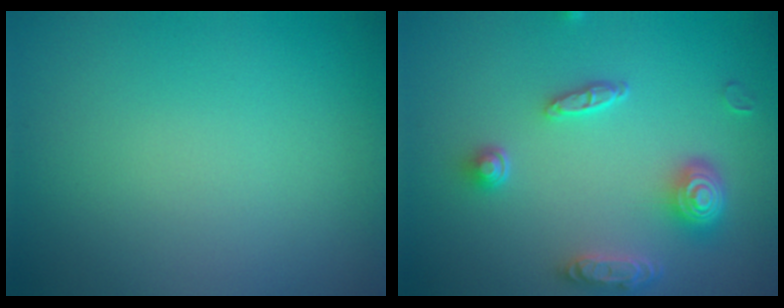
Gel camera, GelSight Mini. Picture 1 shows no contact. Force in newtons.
{"total": 4.6, "press": 3.9, "slide": 2.5}